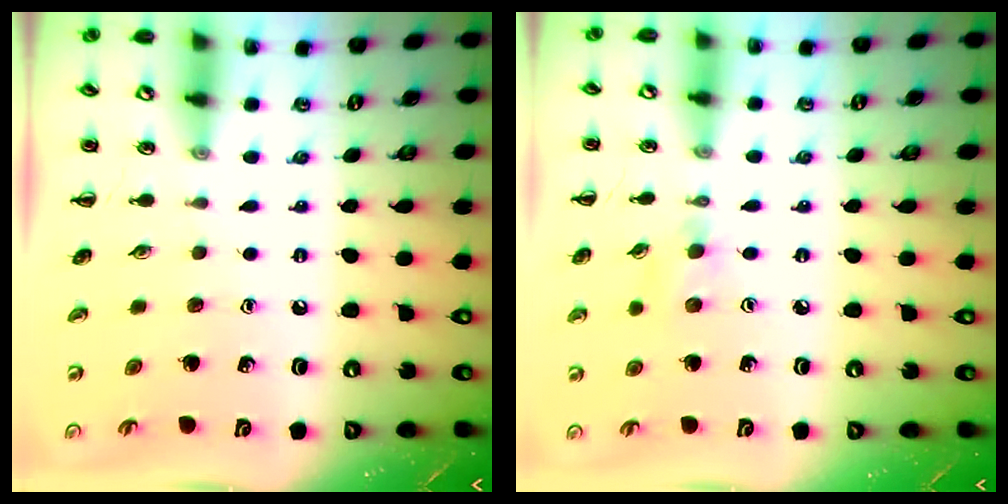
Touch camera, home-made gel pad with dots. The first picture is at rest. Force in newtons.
{"total": 4.0, "press": 3.7, "slide": 1.6}